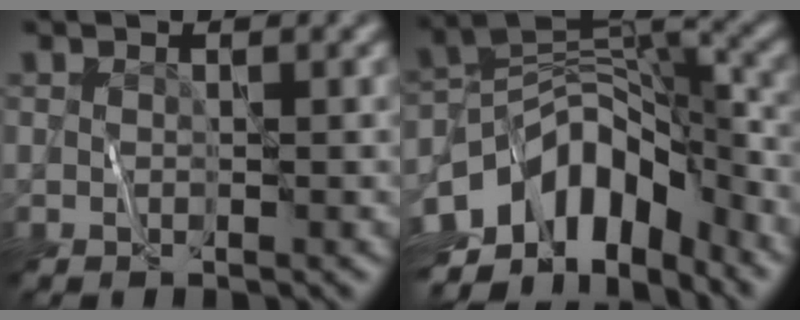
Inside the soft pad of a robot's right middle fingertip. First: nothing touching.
{"total": 10.7, "force": [-5.1, 6.1, 7.2], "torque": [-0.118, 0.013, -0.099]}